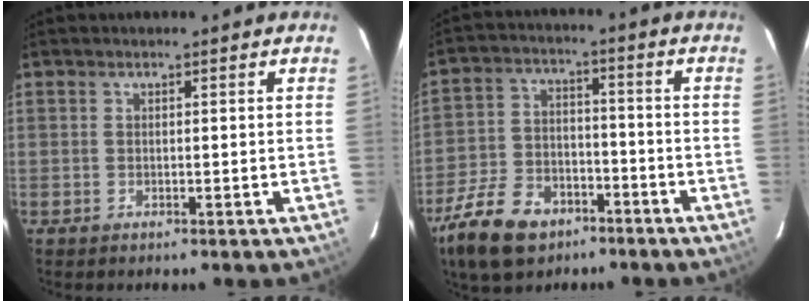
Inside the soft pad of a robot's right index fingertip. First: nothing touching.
{"total": 15.2, "force": [-9.7, 8.9, 7.7], "torque": [-0.192, -0.003, -0.166]}